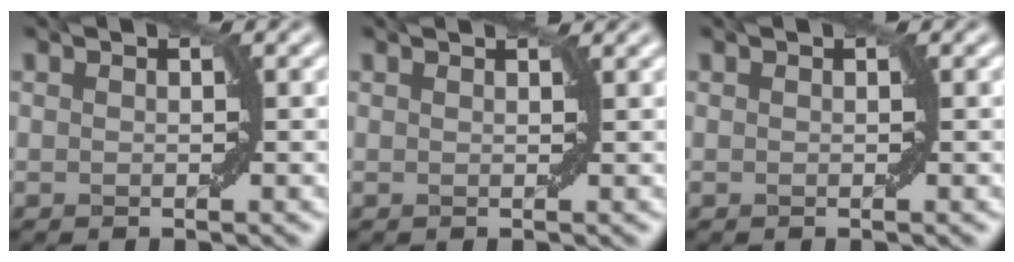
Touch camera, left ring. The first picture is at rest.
{"total": 1.0, "force": [0.9, 0.0, 0.3], "torque": [-0.005, -0.003, 0.011]}
{"total": 0.0}